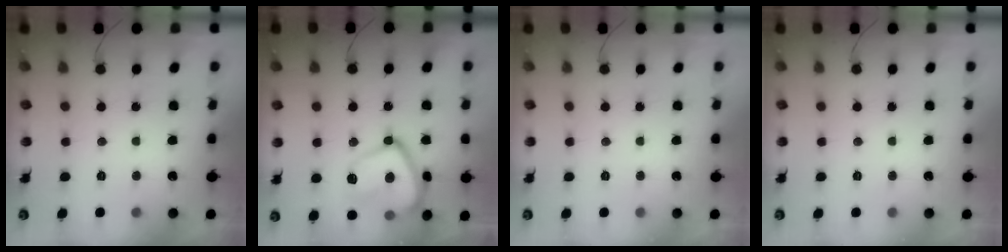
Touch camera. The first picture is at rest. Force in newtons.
{"total": 17.2, "press": 17.1, "slide": 1.4}
{"total": 0.0}
{"total": 0.0}